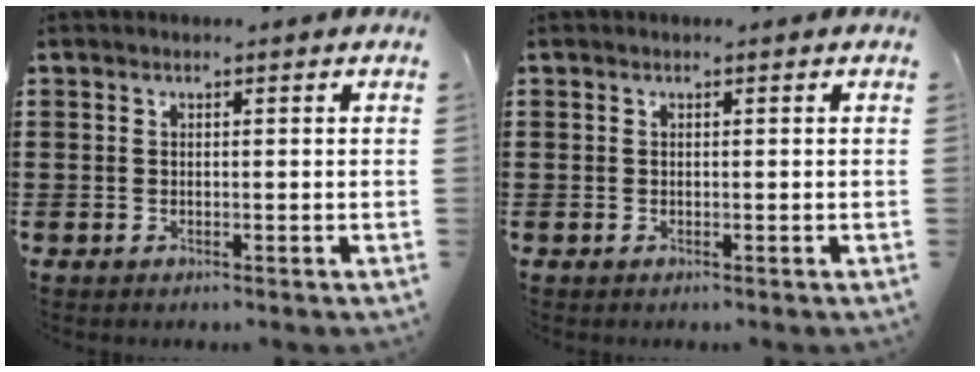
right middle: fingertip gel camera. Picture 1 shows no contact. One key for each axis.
{"total": 0.0}